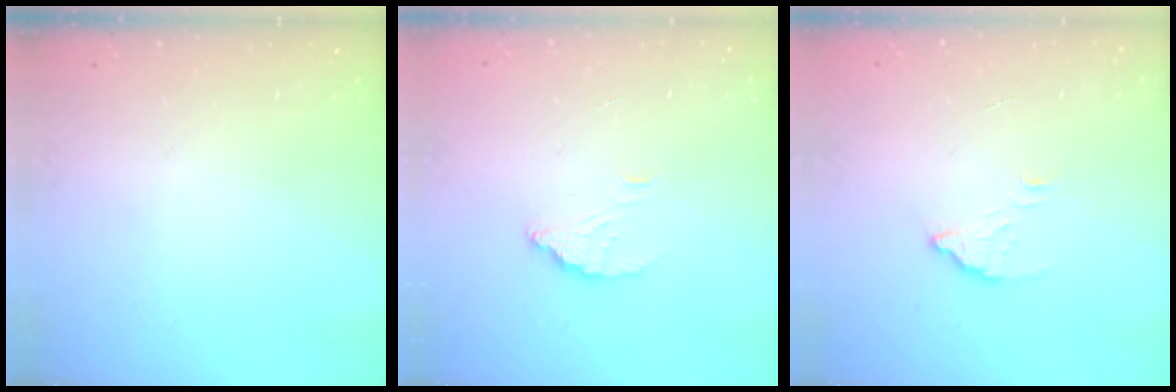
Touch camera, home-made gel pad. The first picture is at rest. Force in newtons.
{"total": 3.6, "press": 3.6, "slide": 0.3}
{"total": 3.5, "press": 3.5, "slide": 0.5}